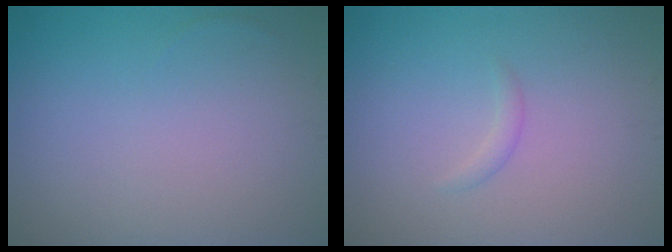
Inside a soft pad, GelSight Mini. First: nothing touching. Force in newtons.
{"total": 0.9, "press": 0.9, "slide": 0.0}